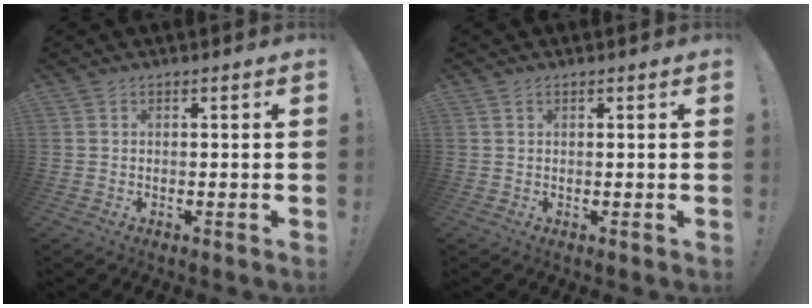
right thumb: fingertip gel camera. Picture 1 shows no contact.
{"total": 0.6, "force": [0.4, 0.3, 0.3], "torque": [-0.012, 0.004, 0.009]}